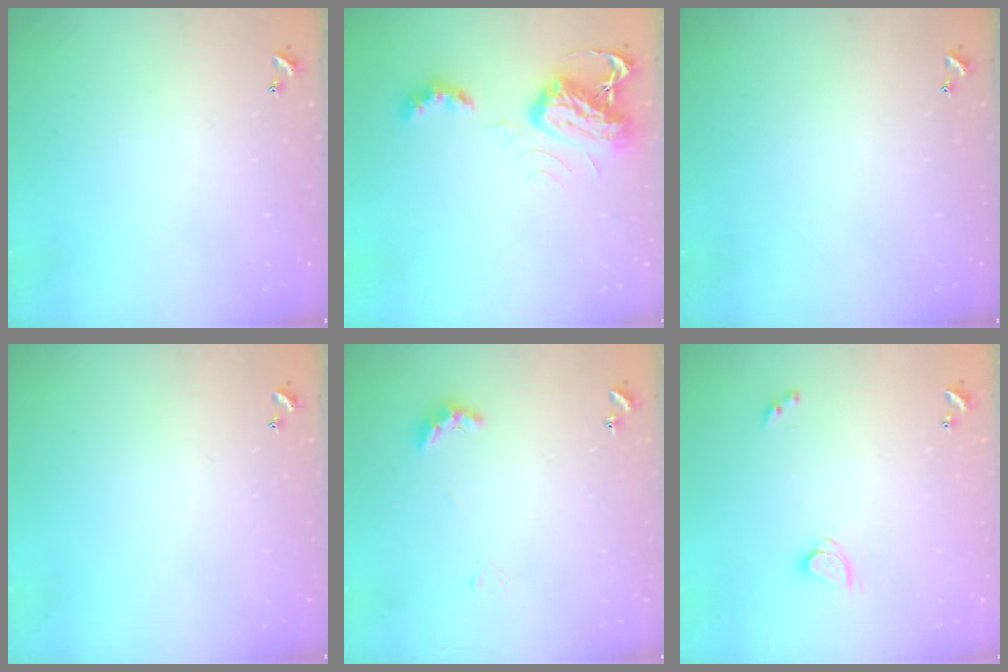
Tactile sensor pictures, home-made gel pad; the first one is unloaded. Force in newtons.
{"total": 7.0, "press": 7.0, "slide": 0.7}
{"total": 0.0}
{"total": 0.0}
{"total": 4.2, "press": 4.1, "slide": 0.8}
{"total": 4.0, "press": 3.9, "slide": 0.4}